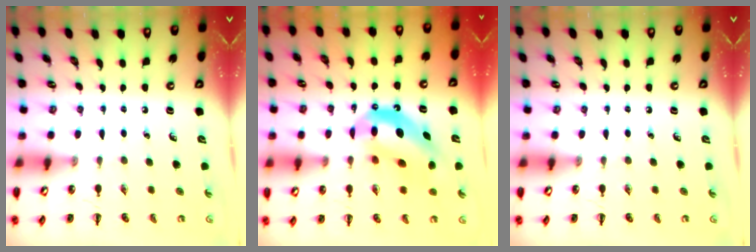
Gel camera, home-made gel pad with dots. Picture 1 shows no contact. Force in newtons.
{"total": 13.8, "press": 13.3, "slide": 3.7}
{"total": 0.0}